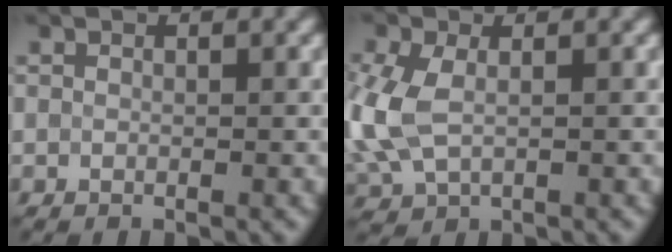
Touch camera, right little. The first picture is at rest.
{"total": 5.6, "force": [-0.1, 3.6, 4.2], "torque": [-0.126, -0.002, -0.004]}